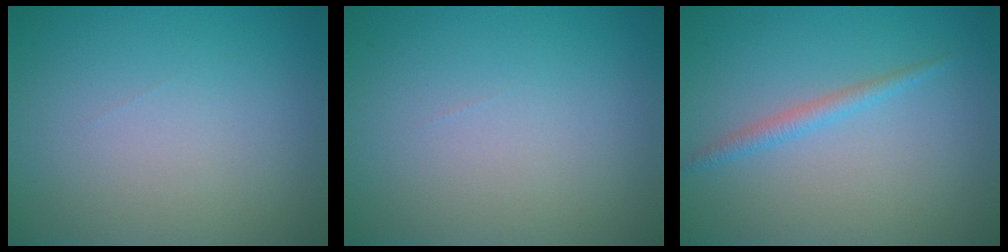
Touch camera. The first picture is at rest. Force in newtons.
{"total": 0.0}
{"total": 1.4, "press": 1.4, "slide": 0.1}